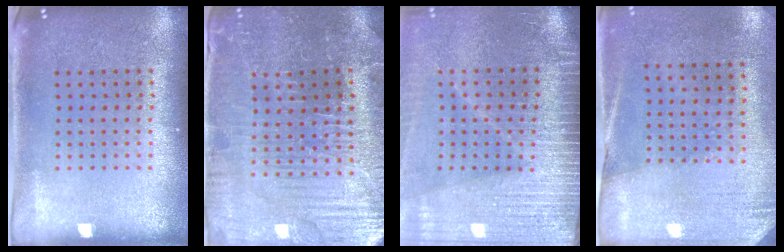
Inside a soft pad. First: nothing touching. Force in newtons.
{"total": 3.6, "press": 3.6, "slide": 0.4}
{"total": 3.8, "press": 3.3, "slide": 1.9}
{"total": 2.6, "press": 2.3, "slide": 1.3}